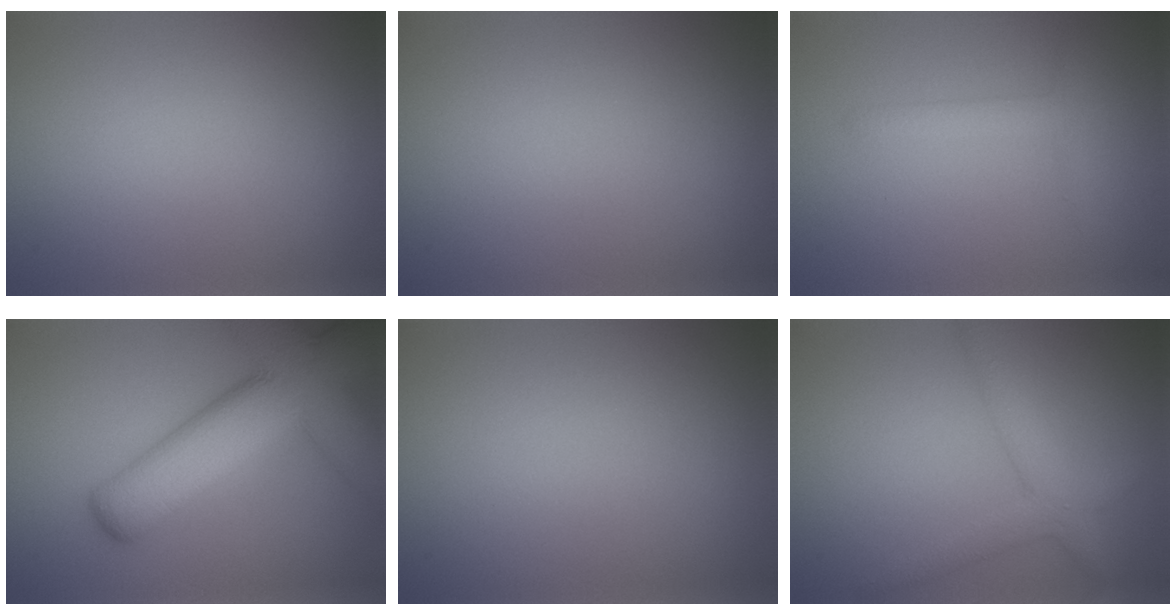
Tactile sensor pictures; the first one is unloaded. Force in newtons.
{"total": 0.0}
{"total": 1.5, "press": 1.5, "slide": 0.0}
{"total": 11.6, "press": 11.6, "slide": 0.7}
{"total": 0.0}
{"total": 3.2, "press": 3.2, "slide": 0.1}